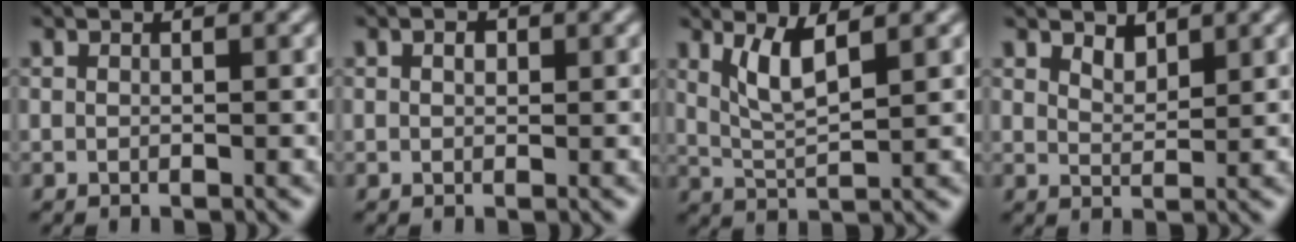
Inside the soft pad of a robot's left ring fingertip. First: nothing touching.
{"total": 0.9, "force": [0.3, 0.6, 0.6], "torque": [-0.010, 0.000, 0.002]}
{"total": 3.3, "force": [1.7, 0.7, 2.8], "torque": [-0.060, -0.008, 0.040]}
{"total": 1.5, "force": [1.3, 0.5, 0.6], "torque": [-0.015, -0.004, 0.025]}